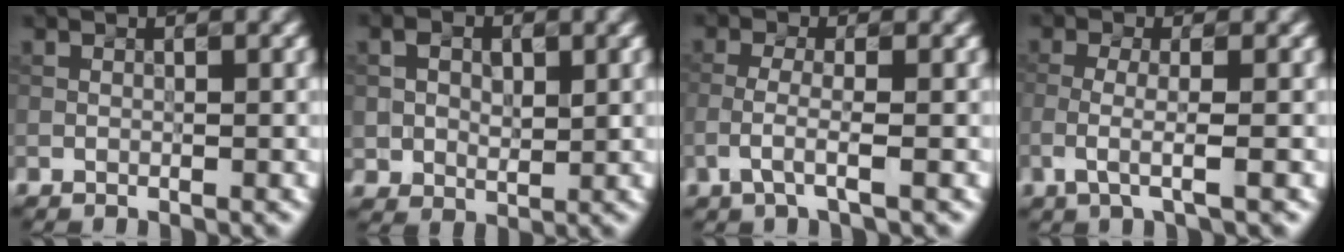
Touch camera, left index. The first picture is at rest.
{"total": 2.4, "force": [0.7, 2.0, 1.1], "torque": [-0.031, -0.001, 0.024]}
{"total": 1.7, "force": [-1.0, 0.1, 1.3], "torque": [-0.041, 0.010, -0.019]}
{"total": 2.1, "force": [-1.0, 0.3, 1.9], "torque": [-0.049, 0.003, -0.015]}